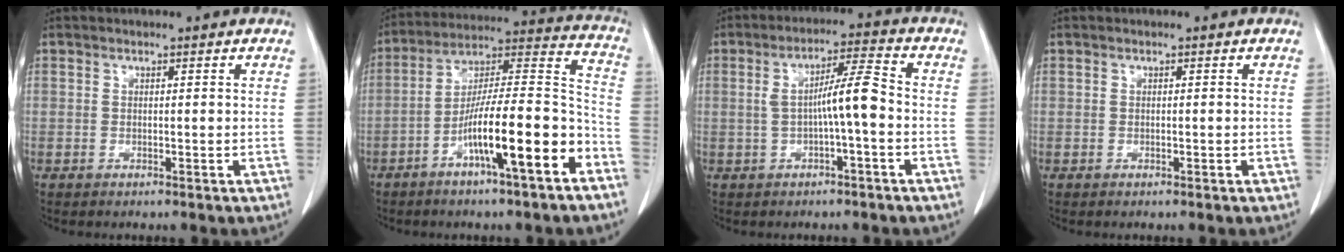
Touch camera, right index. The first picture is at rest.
{"total": 16.4, "force": [-7.7, 1.5, 14.4], "torque": [-0.238, 0.009, -0.127]}
{"total": 6.8, "force": [-0.7, 0.2, 6.7], "torque": [-0.115, 0.019, -0.011]}
{"total": 0.0}